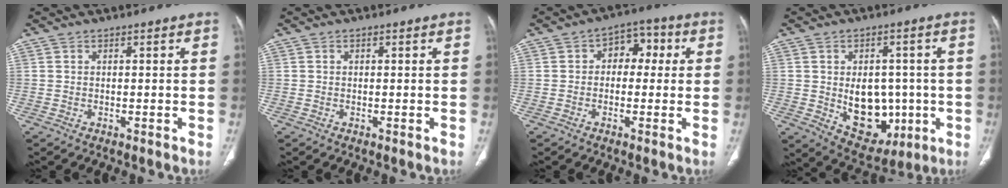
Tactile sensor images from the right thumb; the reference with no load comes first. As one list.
[{"total": 0.0}, {"total": 6.8, "force": [0.9, 4.8, 4.6], "torque": [-0.026, 0.022, 0.003]}, {"total": 13.1, "force": [-1.6, 9.3, 9.1], "torque": [-0.083, 0.003, 0.002]}]